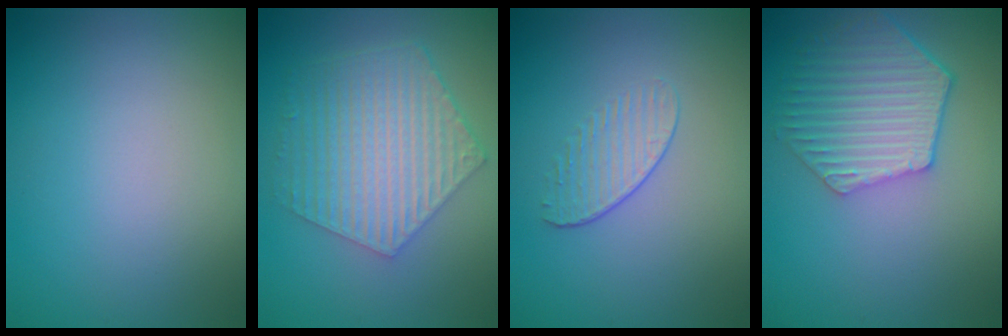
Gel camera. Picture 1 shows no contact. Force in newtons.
{"total": 6.2, "press": 4.5, "slide": 4.3}
{"total": 1.3, "press": 0.7, "slide": 1.1}
{"total": 5.8, "press": 4.6, "slide": 3.5}